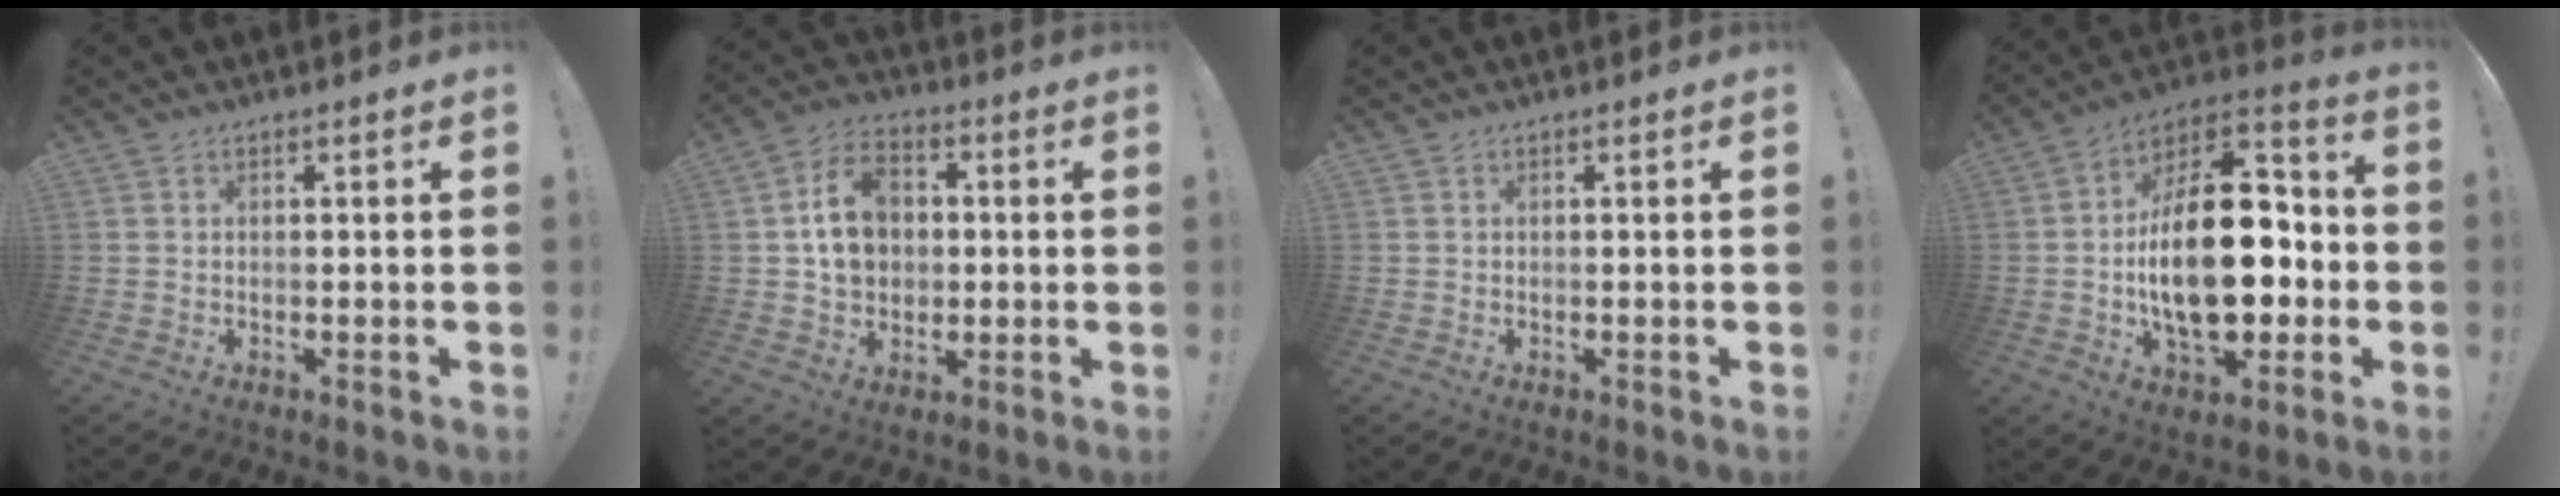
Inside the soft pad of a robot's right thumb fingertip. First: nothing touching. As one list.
[{"total": 12.6, "force": [1.3, 10.3, 7.3], "torque": [-0.113, 0.011, 0.028]}, {"total": 0.0}, {"total": 26.0, "force": [-2.4, 14.3, 21.6], "torque": [-0.377, 0.015, -0.035]}]